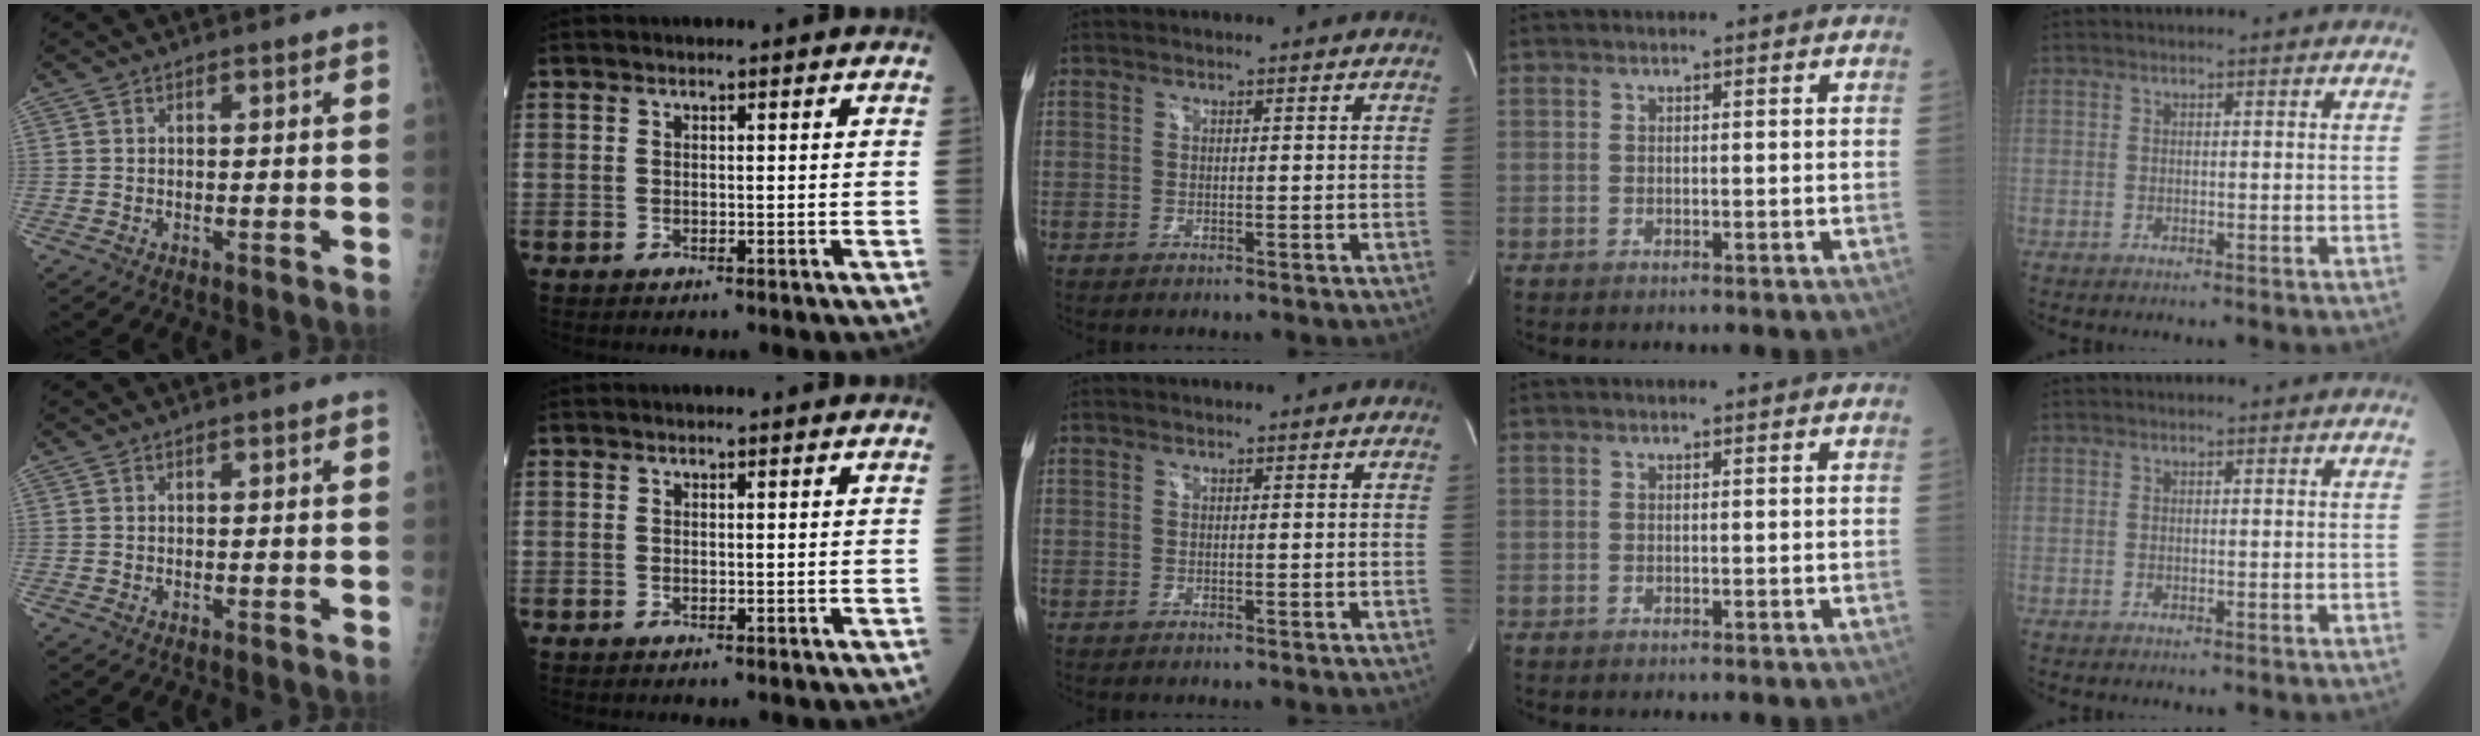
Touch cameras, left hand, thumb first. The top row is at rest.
{}